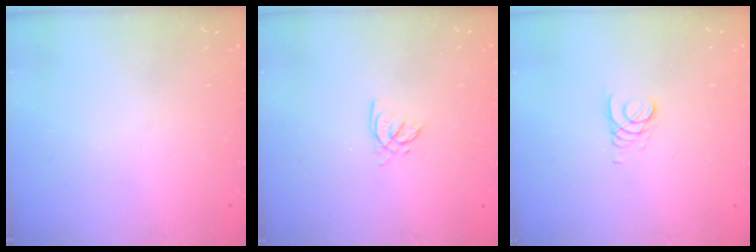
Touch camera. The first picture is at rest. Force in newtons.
{"total": 2.2, "press": 2.2, "slide": 0.2}
{"total": 2.2, "press": 2.2, "slide": 0.3}